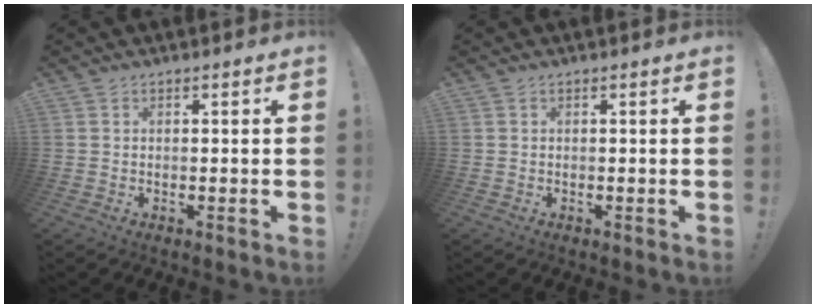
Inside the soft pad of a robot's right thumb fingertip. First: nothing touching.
{"total": 0.0}